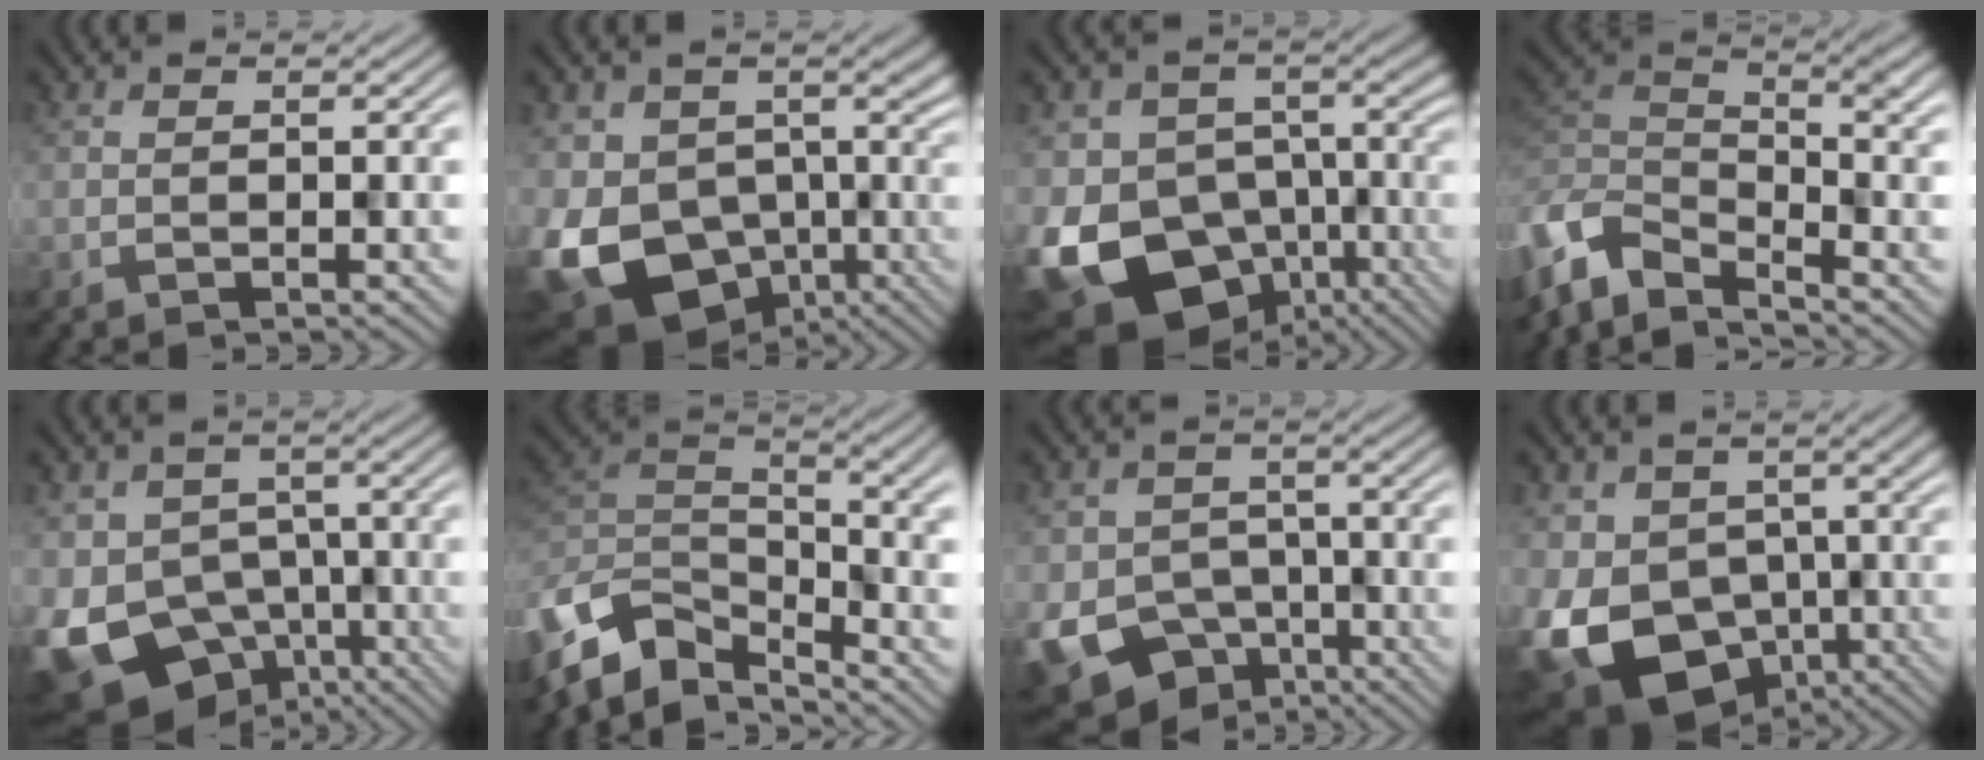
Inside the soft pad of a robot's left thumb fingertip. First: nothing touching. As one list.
[{"total": 13.8, "force": [-3.3, 11.2, 7.3], "torque": [-0.167, -0.032, -0.048]}, {"total": 16.7, "force": [-7.2, 13.0, 7.6], "torque": [-0.181, -0.040, -0.094]}, {"total": 6.2, "force": [-4.4, 2.5, 3.6], "torque": [-0.074, -0.009, -0.102]}, {"total": 14.0, "force": [-6.8, 10.2, 6.8], "torque": [-0.156, -0.038, -0.074]}, {"total": 9.2, "force": [-6.6, 4.3, 4.8], "torque": [-0.105, -0.011, -0.134]}, {"total": 11.6, "force": [-6.2, 8.7, 4.3], "torque": [-0.102, -0.039, -0.075]}, {"total": 13.4, "force": [-4.5, 10.4, 7.2], "torque": [-0.154, -0.033, -0.060]}]